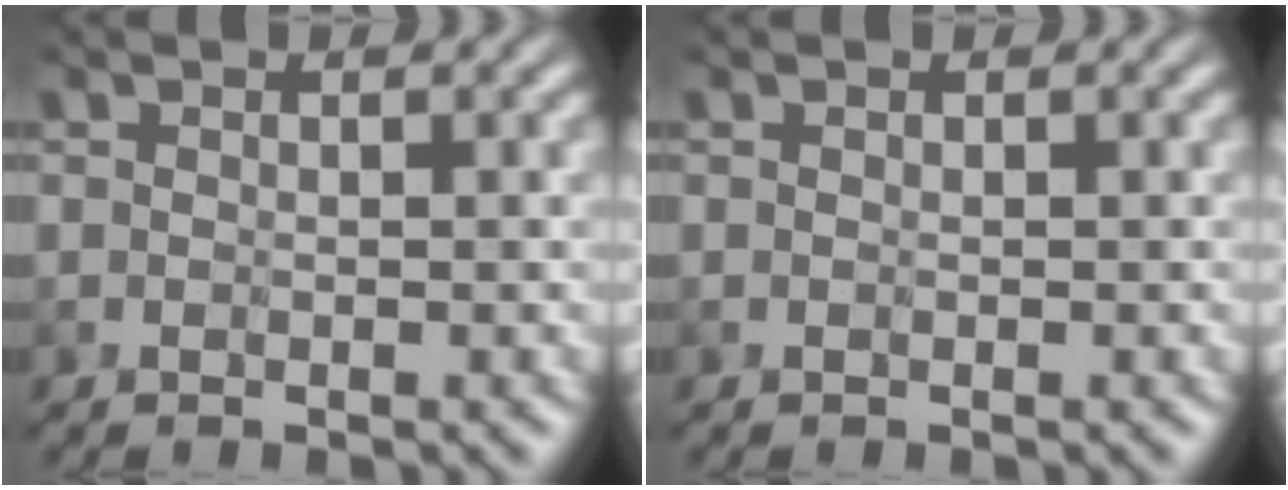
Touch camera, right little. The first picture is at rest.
{"total": 0.0}